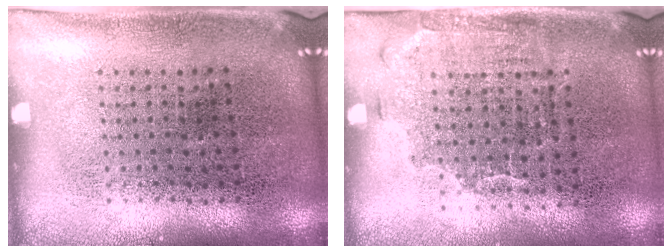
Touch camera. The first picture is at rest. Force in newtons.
{"total": 1.5, "press": 1.1, "slide": 0.9}